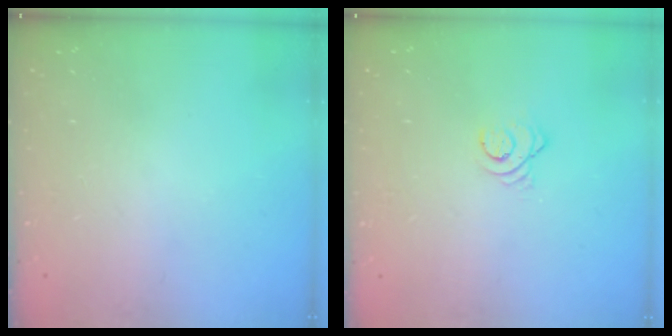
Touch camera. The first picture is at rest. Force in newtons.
{"total": 2.9, "press": 2.9, "slide": 0.4}